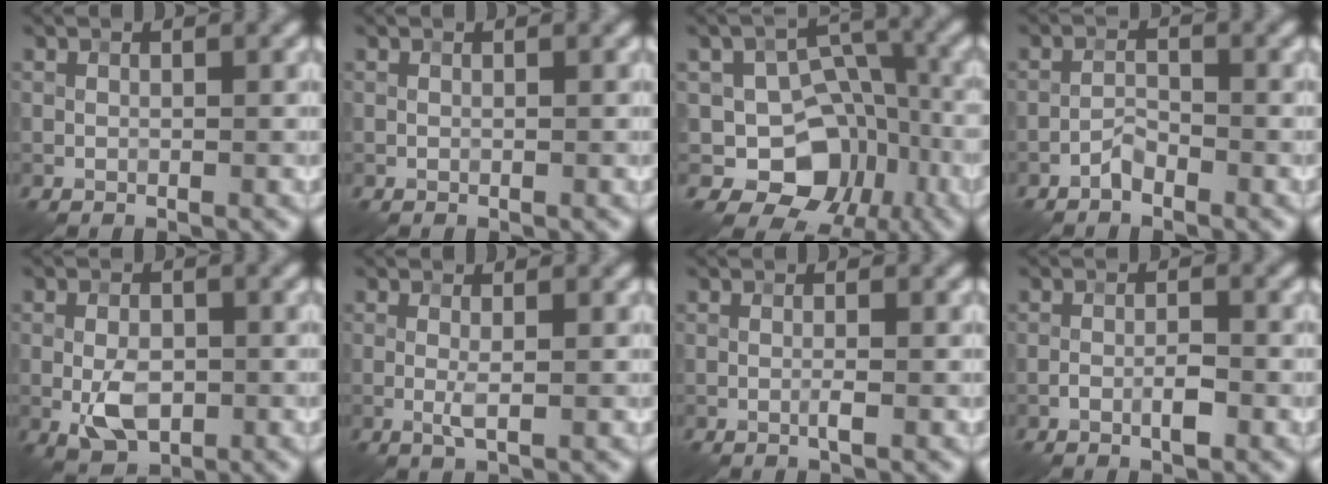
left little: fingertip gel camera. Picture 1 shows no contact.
{"total": 0.0}
{"total": 9.0, "force": [-2.8, 7.1, 4.8], "torque": [-0.051, 0.001, -0.052]}
{"total": 1.4, "force": [-1.1, 0.5, 0.6], "torque": [-0.009, 0.007, -0.025]}
{"total": 4.0, "force": [-1.0, 2.4, 3.1], "torque": [-0.056, -0.001, -0.018]}
{"total": 1.3, "force": [-0.1, 0.1, 1.3], "torque": [-0.029, -0.001, -0.003]}
{"total": 0.8, "force": [-0.3, 0.0, 0.7], "torque": [-0.015, 0.001, -0.008]}
{"total": 1.9, "force": [-1.0, 0.6, 1.6], "torque": [-0.030, 0.003, -0.021]}